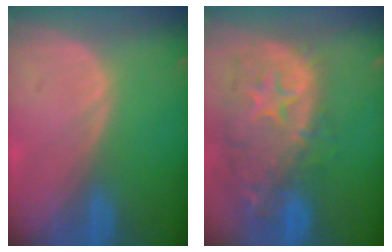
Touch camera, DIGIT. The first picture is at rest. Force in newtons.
{"total": 14.0, "press": 11.3, "slide": 8.3}